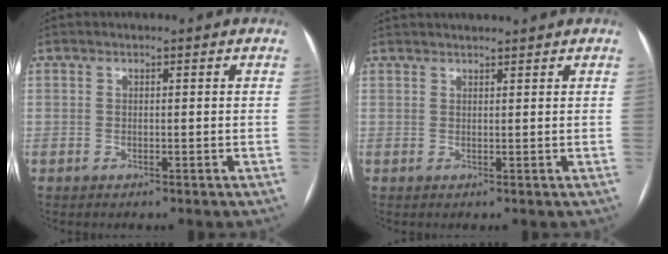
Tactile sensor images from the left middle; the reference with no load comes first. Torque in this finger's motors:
{"motor_torque": [-0.14, -0.34, -0.04, 0.04]}